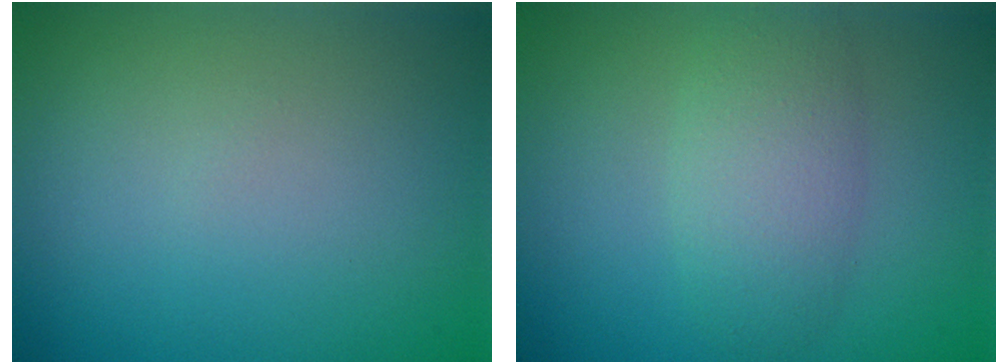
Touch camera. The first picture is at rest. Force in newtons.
{"total": 3.7, "press": 3.7, "slide": 0.1}